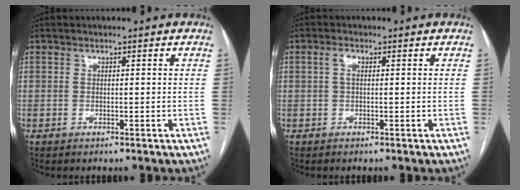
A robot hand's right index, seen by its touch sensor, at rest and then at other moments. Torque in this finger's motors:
{"motor_torque": [0.38, 0.24, 0.24, 0.05]}